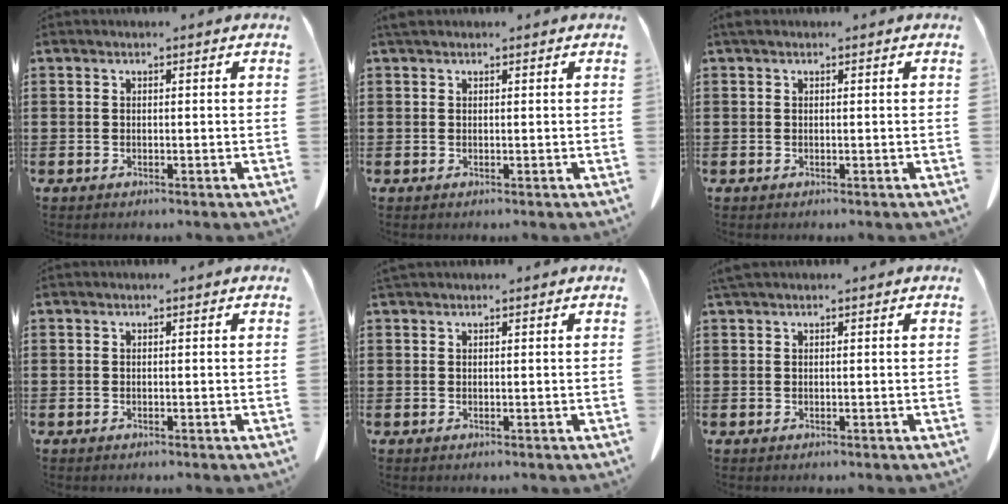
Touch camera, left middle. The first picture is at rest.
{"total": 0.8, "force": [0.6, 0.4, 0.4], "torque": [-0.010, 0.002, 0.012]}
{"total": 0.5, "force": [0.2, 0.3, 0.4], "torque": [-0.009, 0.003, 0.004]}
{"total": 0.0}
{"total": 0.6, "force": [0.6, 0.2, 0.2], "torque": [-0.006, 0.000, 0.012]}
{"total": 0.7, "force": [0.6, 0.1, 0.4], "torque": [-0.010, -0.001, 0.012]}